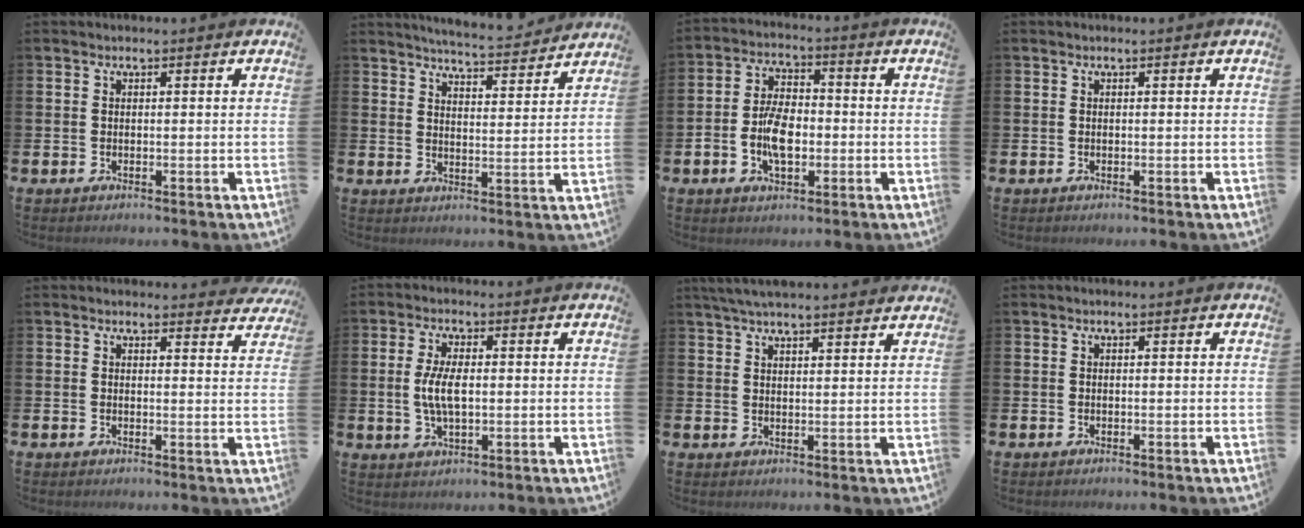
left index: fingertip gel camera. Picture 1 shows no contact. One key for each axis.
{"total": 5.7, "fx": 5.7, "fy": 0.0, "fz": 0.7, "tx": -0.026, "ty": -0.039, "tz": 0.099}
{"total": 6.5, "fx": -1.3, "fy": 3.7, "fz": 5.2, "tx": -0.087, "ty": 0.005, "tz": -0.027}
{"total": 0.0}
{"total": 2.1, "fx": 2.1, "fy": 0.4, "fz": 0.0, "tx": 0.011, "ty": -0.015, "tz": 0.035}
{"total": 5.4, "fx": 0.3, "fy": 2.4, "fz": 4.9, "tx": -0.097, "ty": 0.004, "tz": 0.001}
{"total": 4.4, "fx": 4.2, "fy": 0.3, "fz": 1.3, "tx": -0.039, "ty": -0.006, "tz": 0.078}
{"total": 0.0}